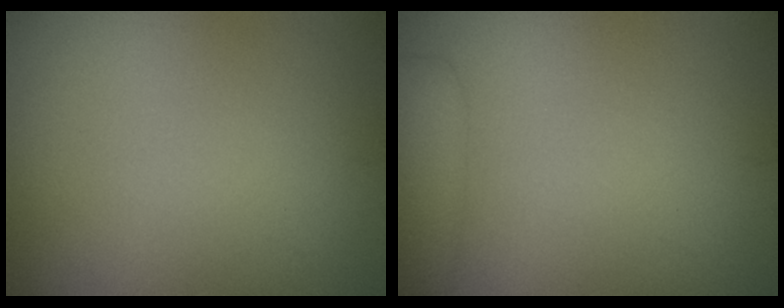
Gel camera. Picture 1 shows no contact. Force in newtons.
{"total": 2.8, "press": 2.8, "slide": 0.1}